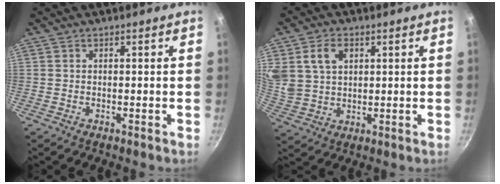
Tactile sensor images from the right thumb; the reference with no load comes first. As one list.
[{"total": 9.2, "force": [3.3, 6.8, 5.3], "torque": [-0.087, -0.009, 0.069]}]